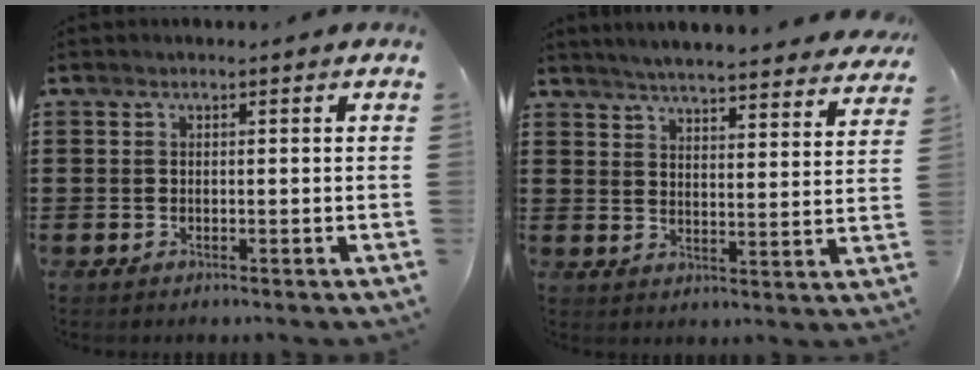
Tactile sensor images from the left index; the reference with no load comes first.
{"total": 4.4, "force": [4.3, -0.3, 0.8], "torque": [-0.037, -0.029, 0.073]}